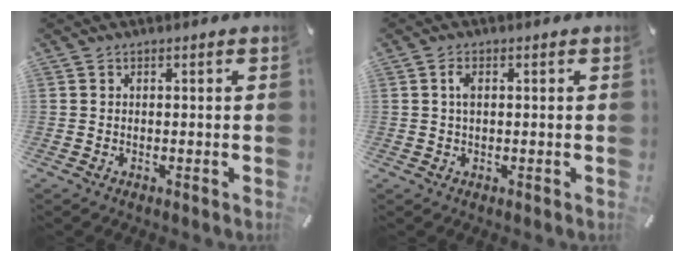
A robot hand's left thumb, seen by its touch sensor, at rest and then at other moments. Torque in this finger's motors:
{"motor_torque": [0.46, 0.94, 0.30, -0.50, 0.16]}